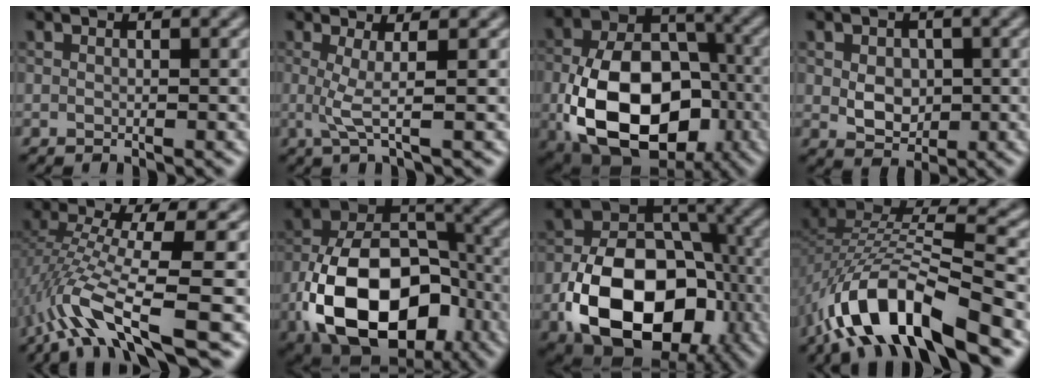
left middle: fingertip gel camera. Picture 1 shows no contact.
{"total": 2.6, "force": [0.1, 0.4, 2.5], "torque": [-0.055, -0.004, -0.002]}
{"total": 14.3, "force": [-4.3, 9.3, 10.0], "torque": [-0.182, -0.030, -0.076]}
{"total": 3.2, "force": [0.1, 2.4, 2.1], "torque": [-0.034, -0.004, 0.000]}
{"total": 8.7, "force": [-4.3, 1.6, 7.4], "torque": [-0.142, 0.004, -0.085]}
{"total": 15.1, "force": [-5.7, 9.2, 10.5], "torque": [-0.180, -0.016, -0.104]}
{"total": 14.5, "force": [-5.2, 9.4, 9.7], "torque": [-0.167, -0.021, -0.093]}
{"total": 11.0, "force": [-6.8, 3.7, 7.8], "torque": [-0.140, 0.007, -0.131]}